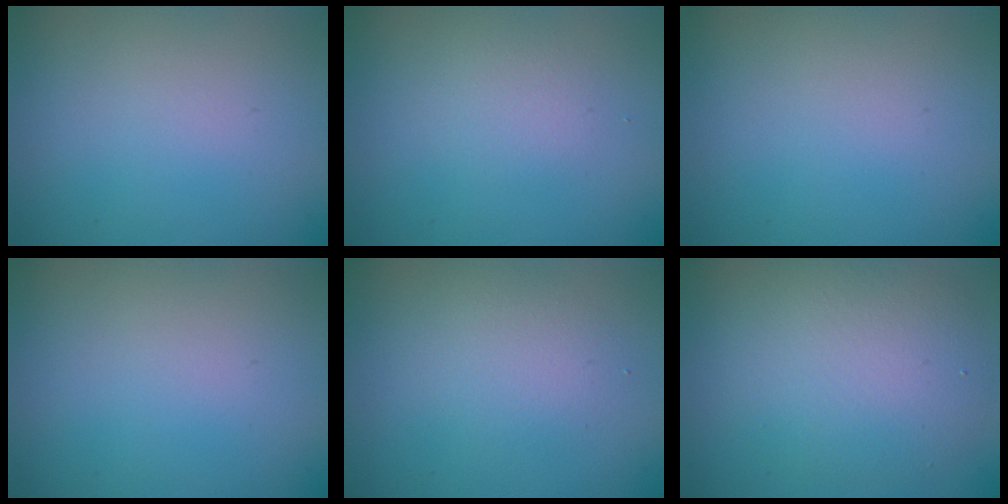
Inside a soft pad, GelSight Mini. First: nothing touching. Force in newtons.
{"total": 1.3, "press": 1.3, "slide": 0.1}
{"total": 0.0}
{"total": 0.0}
{"total": 2.1, "press": 2.1, "slide": 0.2}
{"total": 5.4, "press": 5.3, "slide": 0.5}